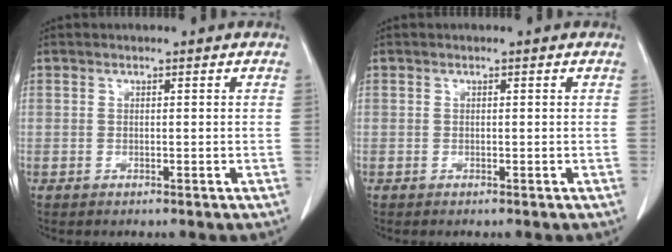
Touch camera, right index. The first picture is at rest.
{"total": 0.0}